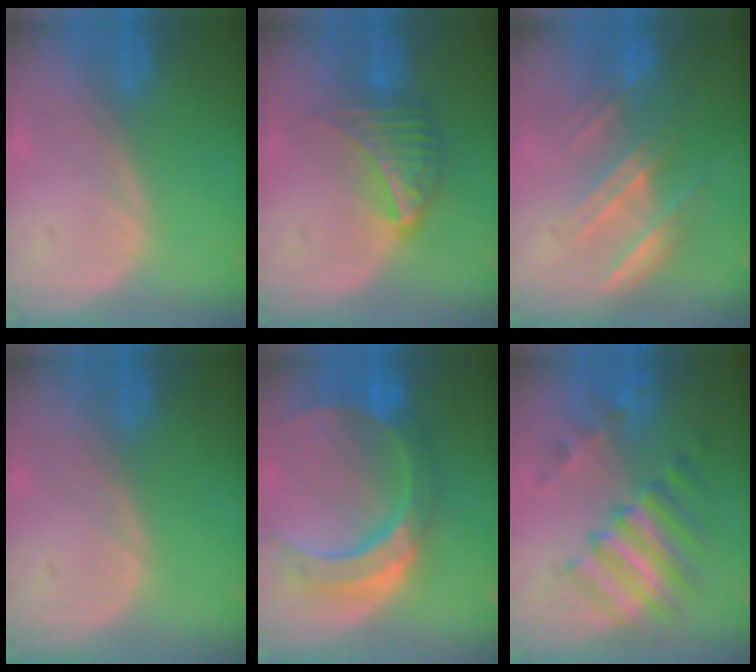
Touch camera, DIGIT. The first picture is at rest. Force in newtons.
{"total": 7.2, "press": 6.4, "slide": 3.3}
{"total": 7.2, "press": 6.7, "slide": 2.6}
{"total": 0.0}
{"total": 11.2, "press": 9.4, "slide": 6.0}
{"total": 8.0, "press": 7.9, "slide": 1.3}